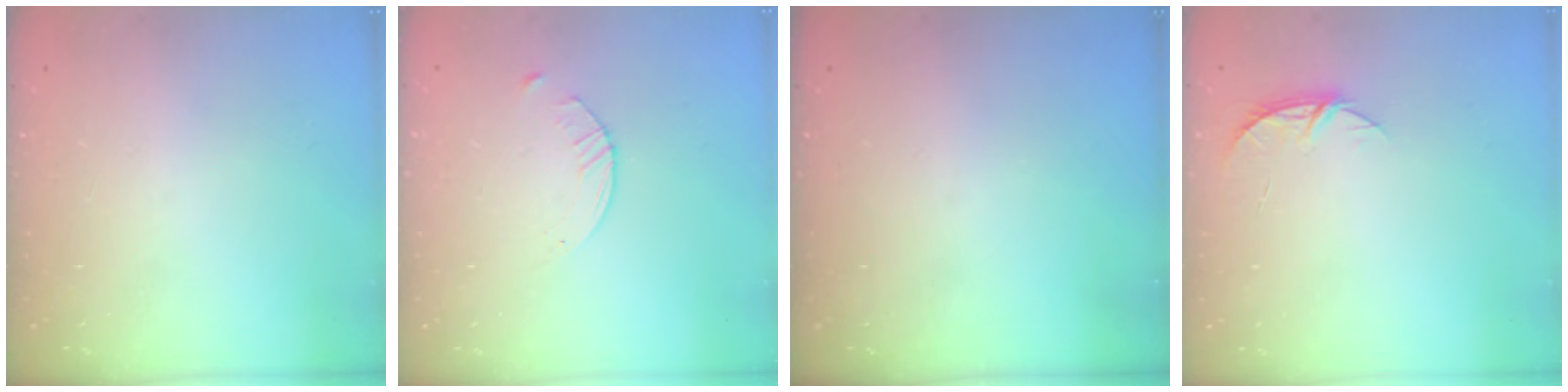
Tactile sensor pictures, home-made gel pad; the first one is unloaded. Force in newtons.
{"total": 2.0, "press": 2.0, "slide": 0.3}
{"total": 0.0}
{"total": 4.6, "press": 4.6, "slide": 0.5}